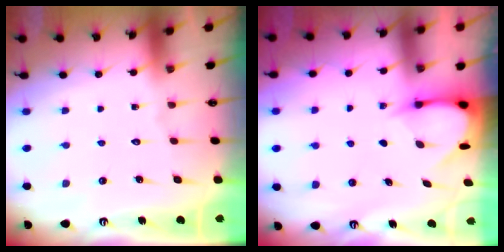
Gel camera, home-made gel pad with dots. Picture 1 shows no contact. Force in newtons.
{"total": 3.7, "press": 3.7, "slide": 0.3}